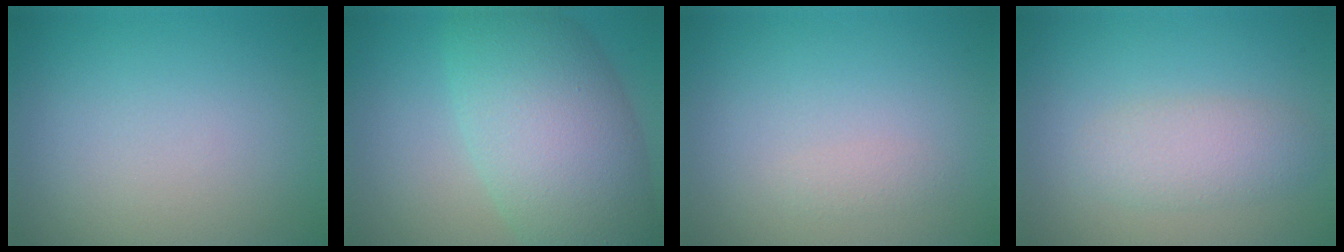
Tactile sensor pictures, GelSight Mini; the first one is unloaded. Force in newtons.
{"total": 10.0, "press": 10.0, "slide": 0.3}
{"total": 0.7, "press": 0.7, "slide": 0.0}
{"total": 2.6, "press": 2.6, "slide": 0.1}